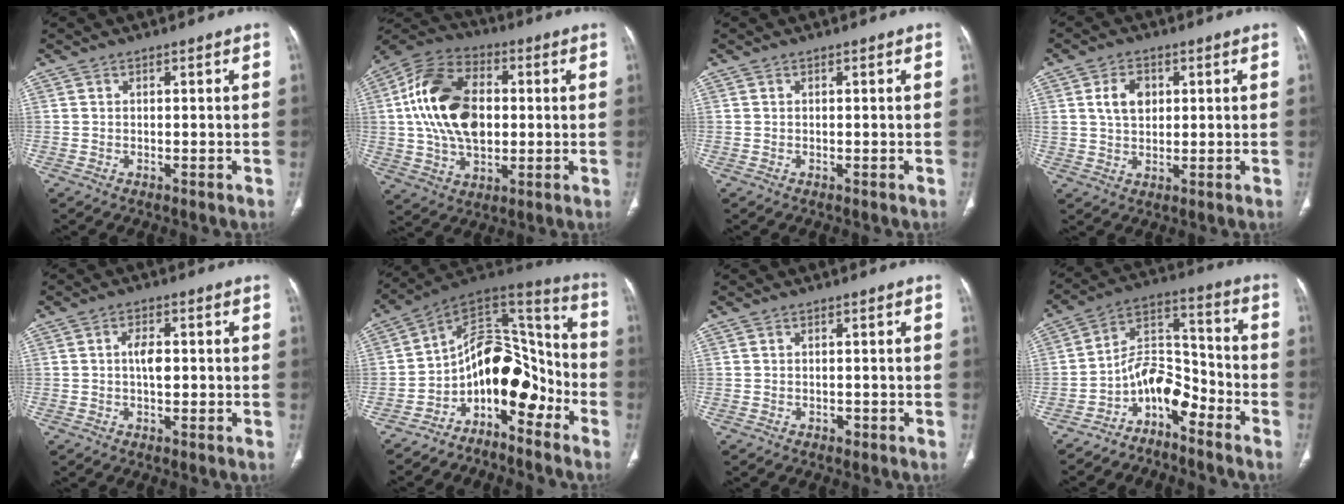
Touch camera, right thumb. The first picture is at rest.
{"total": 19.3, "force": [1.6, 12.4, 14.6], "torque": [-0.256, 0.015, 0.028]}
{"total": 0.0}
{"total": 5.7, "force": [1.7, 3.9, 3.8], "torque": [-0.056, -0.003, 0.032]}
{"total": 3.8, "force": [0.1, 2.0, 3.2], "torque": [-0.054, 0.002, -0.001]}
{"total": 15.6, "force": [-7.2, 8.7, 10.7], "torque": [-0.114, 0.114, -0.130]}
{"total": 0.9, "force": [-0.5, 0.7, 0.3], "torque": [-0.004, 0.002, -0.007]}
{"total": 9.3, "force": [-6.2, 4.6, 5.2], "torque": [-0.068, 0.092, -0.121]}